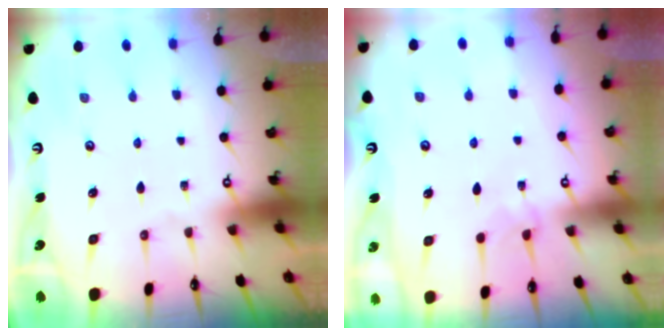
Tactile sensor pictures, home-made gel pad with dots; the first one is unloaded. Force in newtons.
{"total": 2.8, "press": 2.8, "slide": 0.3}